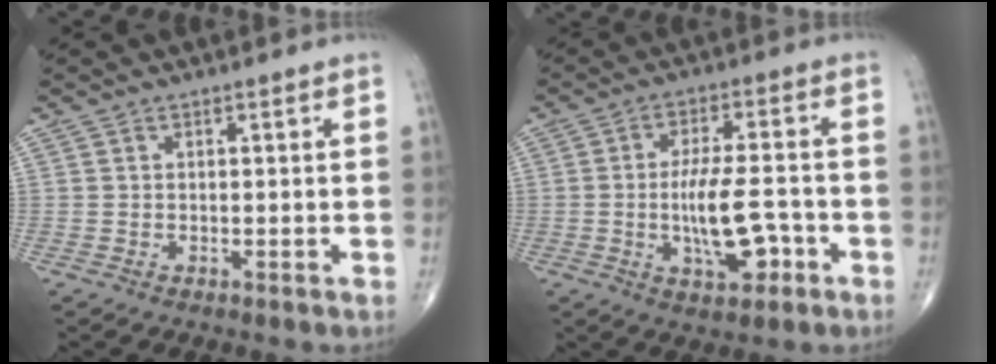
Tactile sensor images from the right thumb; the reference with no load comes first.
{"total": 10.7, "force": [-2.7, 4.1, 9.5], "torque": [-0.160, 0.014, -0.042]}